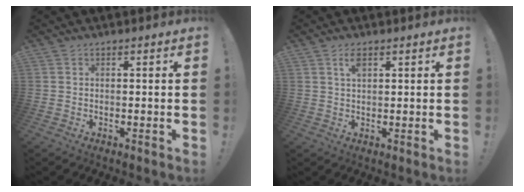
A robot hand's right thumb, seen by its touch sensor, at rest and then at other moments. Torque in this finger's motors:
{"motor_torque": [-0.06, -0.09, 0.10, 0.03, 0.00]}